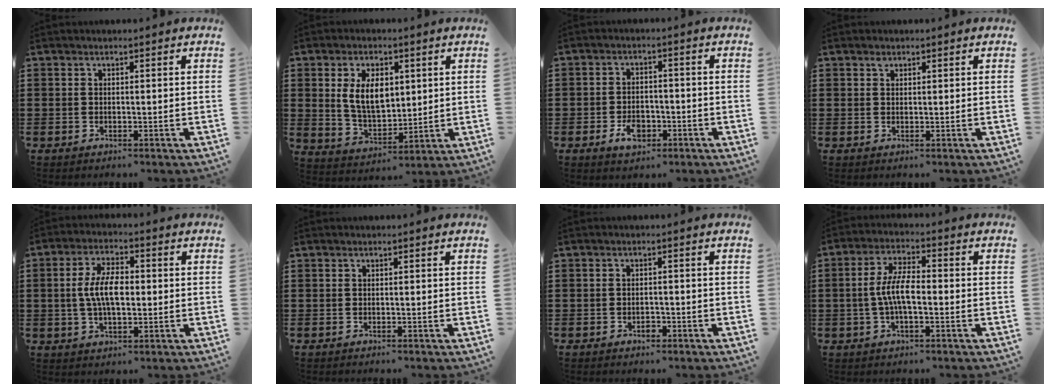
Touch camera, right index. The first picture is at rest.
{"total": 8.1, "force": [1.9, 4.8, 6.3], "torque": [-0.132, 0.009, 0.031]}
{"total": 4.3, "force": [-1.9, 2.7, 2.8], "torque": [-0.049, -0.003, -0.036]}
{"total": 0.8, "force": [0.6, 0.5, 0.3], "torque": [-0.007, 0.001, 0.012]}
{"total": 7.1, "force": [0.0, 3.2, 6.3], "torque": [-0.131, 0.005, -0.005]}
{"total": 0.0}
{"total": 1.3, "force": [-0.8, 0.7, 0.6], "torque": [-0.016, -0.004, -0.015]}
{"total": 6.5, "force": [-0.9, 2.2, 6.0], "torque": [-0.133, -0.002, -0.024]}